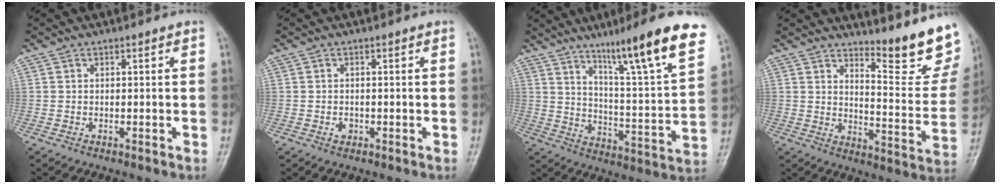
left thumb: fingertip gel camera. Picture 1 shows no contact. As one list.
[{"total": 1.0, "force": [-0.3, 0.8, 0.5], "torque": [-0.004, 0.002, -0.004]}, {"total": 19.6, "force": [12.4, 1.8, 15.0], "torque": [-0.200, -0.059, 0.192]}, {"total": 14.6, "force": [11.9, 2.6, 8.1], "torque": [-0.078, -0.124, 0.156]}]